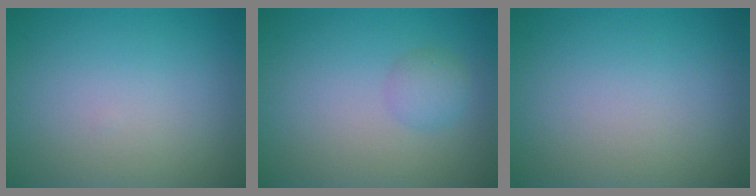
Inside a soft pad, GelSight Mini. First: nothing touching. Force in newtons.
{"total": 1.7, "press": 1.7, "slide": 0.0}
{"total": 0.0}